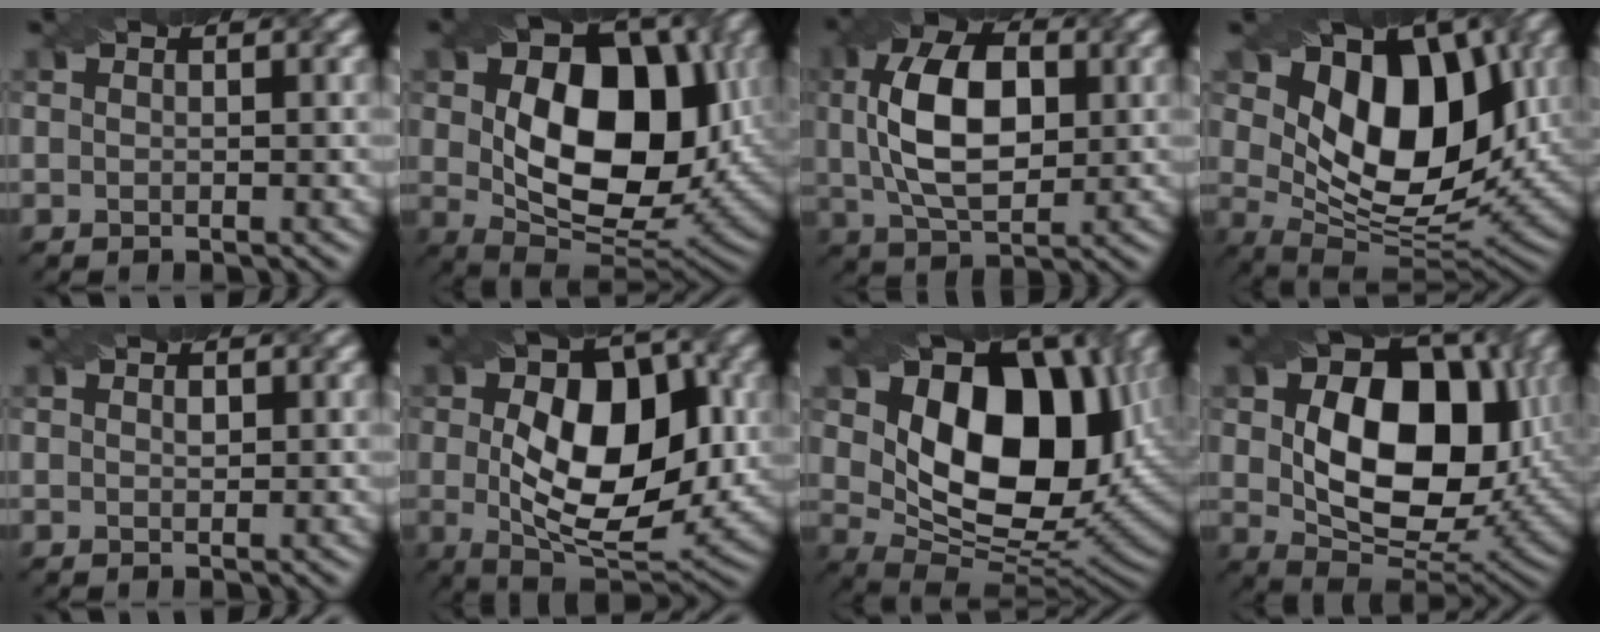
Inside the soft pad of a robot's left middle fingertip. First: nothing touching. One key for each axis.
{"total": 13.1, "fx": 1.0, "fy": 8.4, "fz": 10.0, "tx": -0.158, "ty": 0.008, "tz": 0.035}
{"total": 8.0, "fx": 0.0, "fy": 4.5, "fz": 6.6, "tx": -0.150, "ty": 0.021, "tz": 0.011}
{"total": 11.4, "fx": 2.9, "fy": 6.8, "fz": 8.6, "tx": -0.131, "ty": 0.007, "tz": 0.061}
{"total": 1.0, "fx": -0.9, "fy": -0.3, "fz": -0.5, "tx": -0.001, "ty": 0.013, "tz": 0.001}
{"total": 11.0, "fx": -0.3, "fy": 6.2, "fz": 9.1, "tx": -0.140, "ty": 0.013, "tz": 0.007}
{"total": 13.7, "fx": 2.3, "fy": 9.0, "fz": 10.0, "tx": -0.152, "ty": 0.006, "tz": 0.063}
{"total": 13.1, "fx": 1.1, "fy": 8.7, "fz": 9.8, "tx": -0.164, "ty": 0.003, "tz": 0.042}